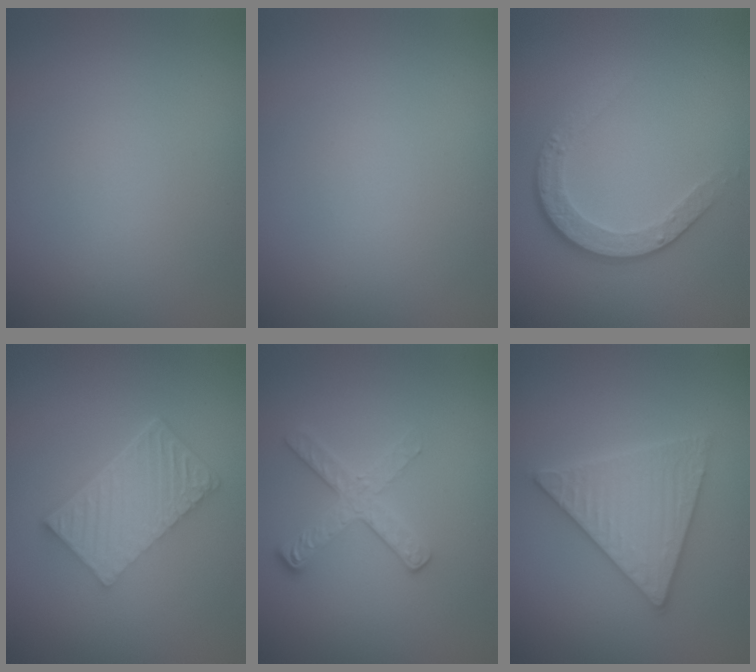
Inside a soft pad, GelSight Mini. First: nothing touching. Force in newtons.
{"total": 0.0}
{"total": 3.5, "press": 2.5, "slide": 2.5}
{"total": 6.2, "press": 4.2, "slide": 4.6}
{"total": 2.7, "press": 2.5, "slide": 1.1}
{"total": 5.3, "press": 5.3, "slide": 0.5}